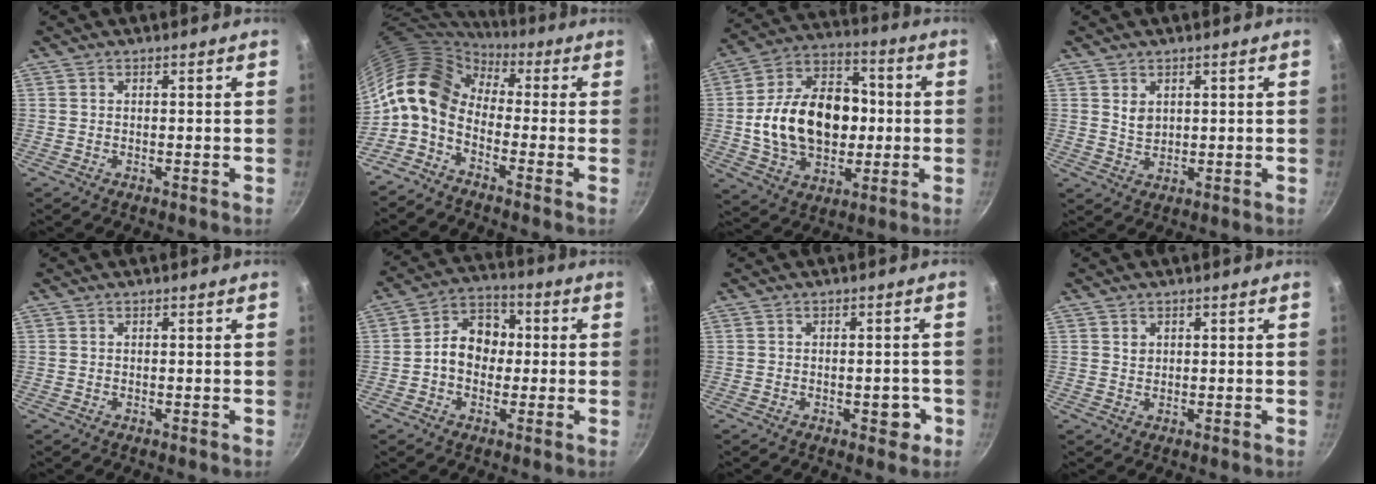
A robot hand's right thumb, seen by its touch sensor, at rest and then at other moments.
{"total": 11.8, "force": [-0.4, 7.8, 8.9], "torque": [-0.147, 0.029, -0.030]}
{"total": 21.5, "force": [-0.4, 15.1, 15.2], "torque": [-0.226, 0.033, -0.009]}
{"total": 3.0, "force": [1.2, 2.2, 1.7], "torque": [-0.022, -0.006, 0.025]}
{"total": 0.0}
{"total": 9.5, "force": [-0.2, 7.5, 5.9], "torque": [-0.050, 0.027, -0.020]}
{"total": 3.6, "force": [-1.3, 2.0, 2.7], "torque": [-0.009, 0.012, -0.015]}
{"total": 1.2, "force": [0.5, 1.0, 0.4], "torque": [-0.004, 0.002, 0.009]}